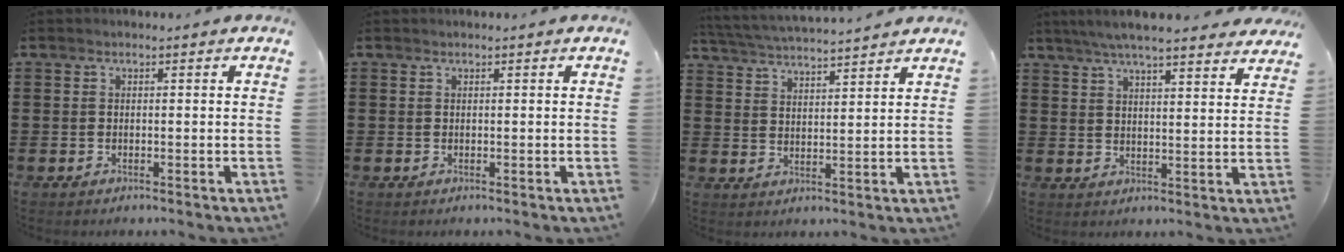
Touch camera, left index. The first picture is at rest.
{"total": 0.0}
{"total": 4.2, "force": [4.2, -0.4, 0.6], "torque": [-0.030, -0.027, 0.070]}
{"total": 5.8, "force": [5.3, 0.4, 2.2], "torque": [-0.060, -0.018, 0.097]}